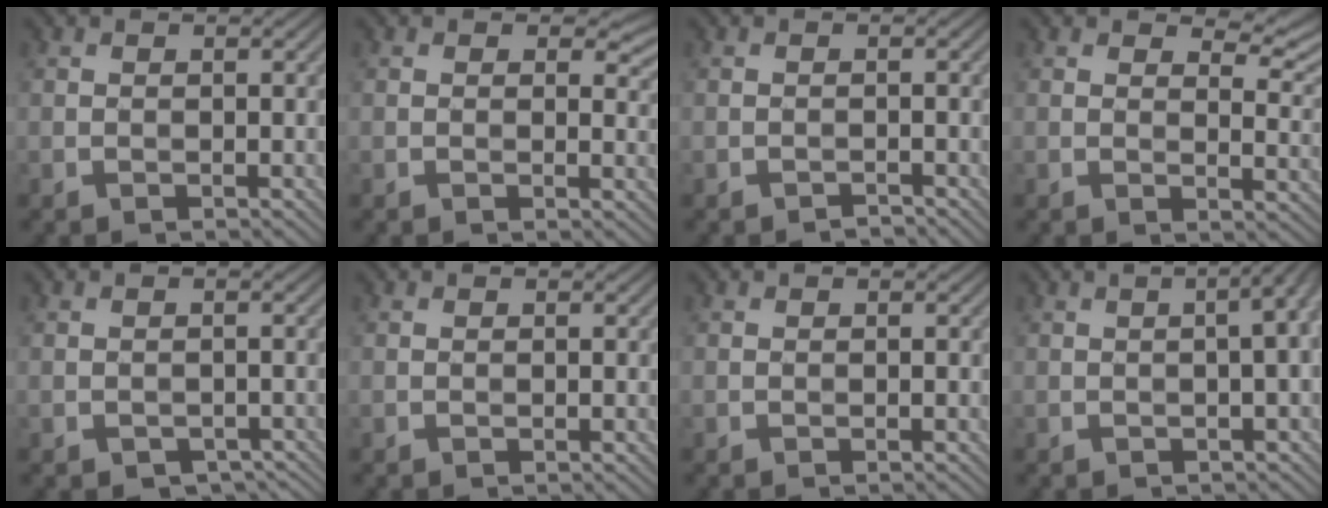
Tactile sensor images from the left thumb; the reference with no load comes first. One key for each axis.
{"total": 3.4, "fx": 1.4, "fy": 1.9, "fz": 2.4, "tx": -0.035, "ty": -0.005, "tz": 0.020}
{"total": 0.8, "fx": -0.8, "fy": -0.2, "fz": -0.2, "tx": 0.003, "ty": 0.006, "tz": -0.015}
{"total": 5.6, "fx": 3.7, "fy": 2.1, "fz": 3.5, "tx": -0.051, "ty": -0.002, "tz": 0.059}
{"total": 1.5, "fx": -1.1, "fy": 1.0, "fz": 0.3, "tx": -0.005, "ty": -0.006, "tz": -0.014}
{"total": 0.0}
{"total": 0.0}
{"total": 5.7, "fx": 0.2, "fy": 1.7, "fz": 5.5, "tx": -0.060, "ty": 0.018, "tz": -0.003}